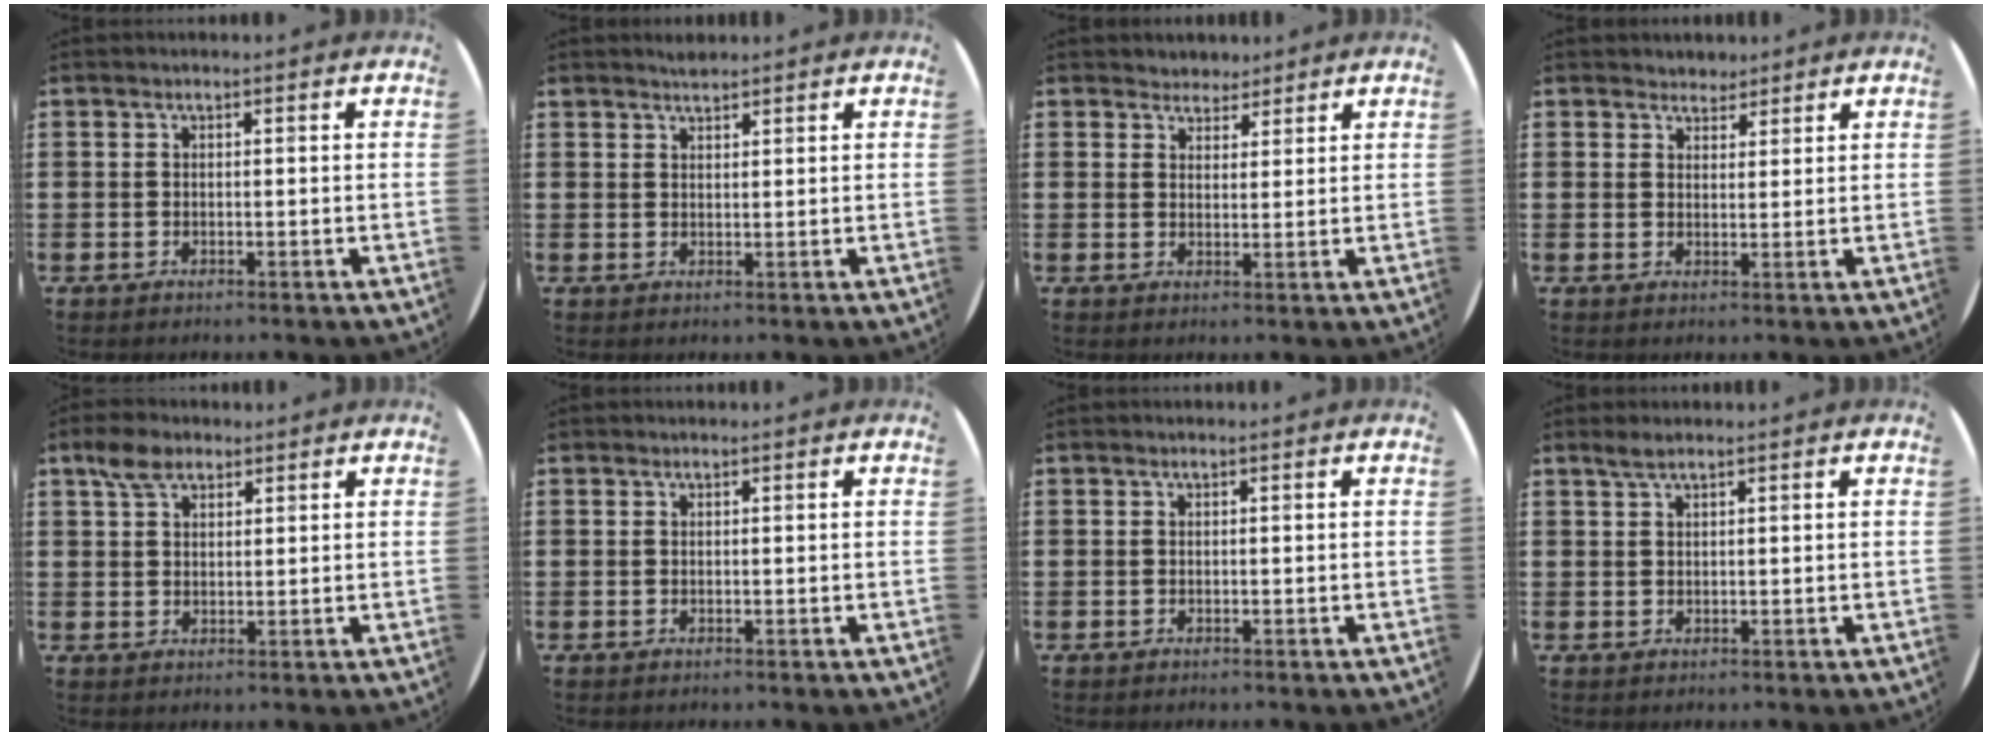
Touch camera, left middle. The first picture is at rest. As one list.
[{"total": 1.3, "force": [1.3, 0.2, 0.0], "torque": [-0.002, -0.001, 0.026]}, {"total": 2.6, "force": [2.4, 1.0, 0.0], "torque": [-0.006, 0.000, 0.045]}, {"total": 2.4, "force": [2.2, 0.9, 0.0], "torque": [-0.005, 0.000, 0.043]}, {"total": 4.1, "force": [2.8, 2.3, 1.9], "torque": [-0.037, 0.007, 0.052]}, {"total": 0.0}, {"total": 0.0}, {"total": 1.5, "force": [1.2, 0.1, 0.8], "torque": [-0.017, 0.002, 0.022]}]